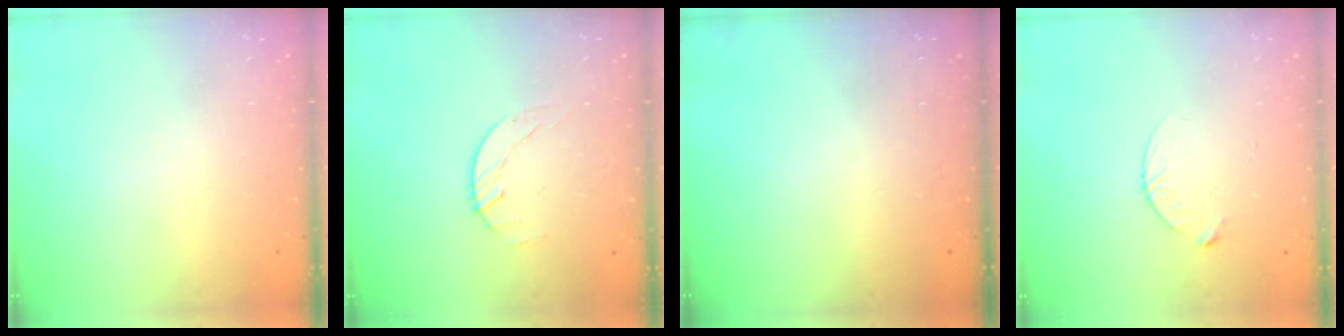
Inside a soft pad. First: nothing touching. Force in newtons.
{"total": 1.7, "press": 1.7, "slide": 0.1}
{"total": 0.0}
{"total": 3.7, "press": 3.7, "slide": 0.4}